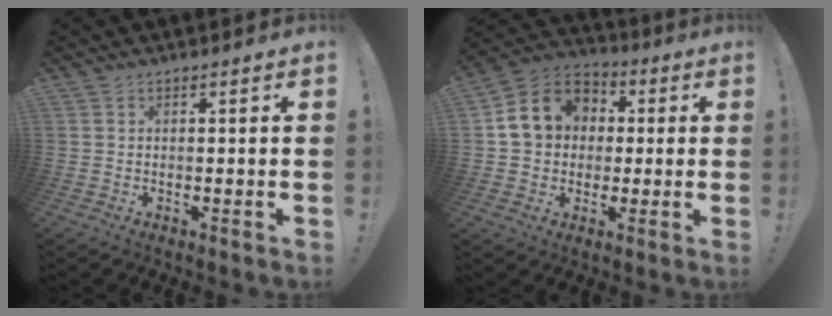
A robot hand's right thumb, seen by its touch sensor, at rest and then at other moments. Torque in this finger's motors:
{"motor_torque": [1.18, 2.43, 0.54, -0.41, 0.01]}